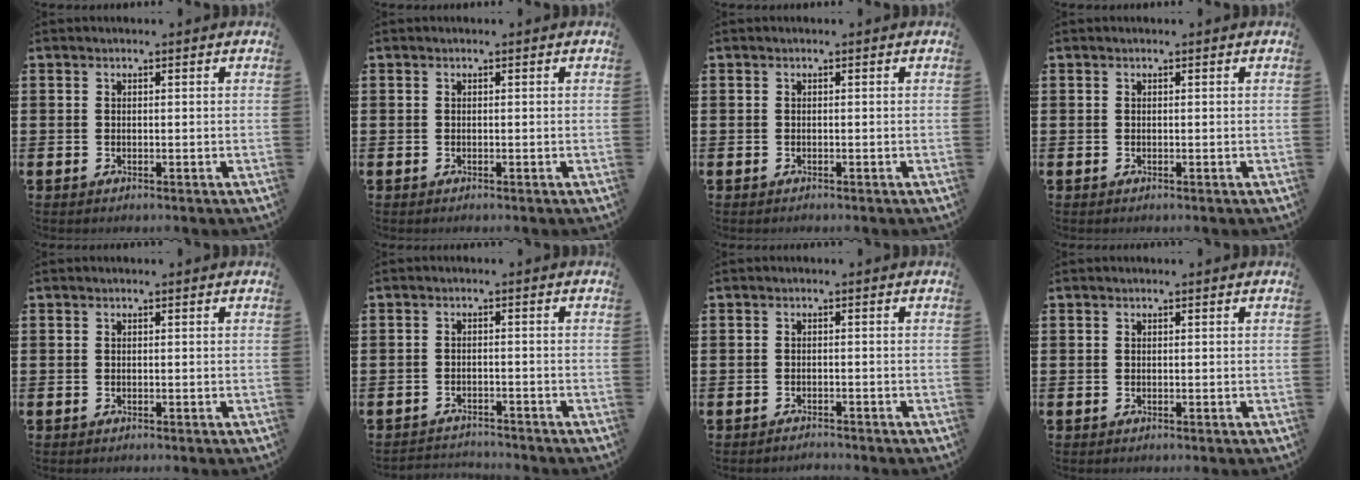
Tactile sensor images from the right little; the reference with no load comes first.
{"total": 0.0}
{"total": 0.0}
{"total": 0.0}
{"total": 0.0}
{"total": 2.0, "force": [-2.0, 0.0, -0.2], "torque": [-0.003, 0.001, -0.044]}
{"total": 1.1, "force": [-1.1, 0.0, -0.1], "torque": [-0.001, 0.002, -0.022]}
{"total": 0.0}